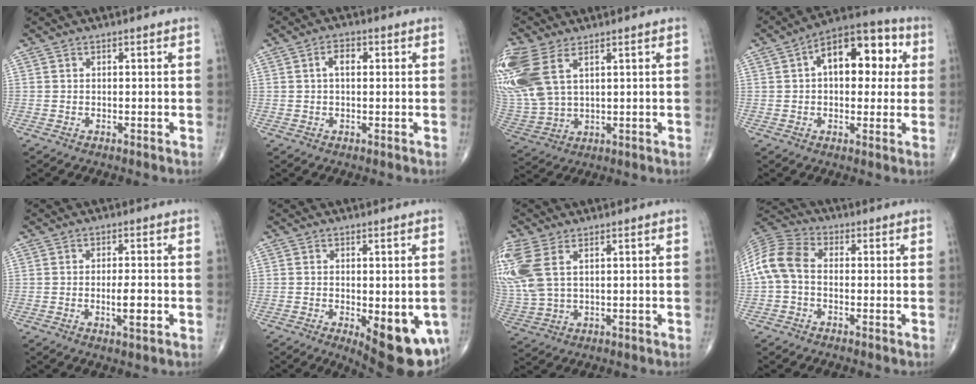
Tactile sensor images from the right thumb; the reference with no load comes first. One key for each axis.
{"total": 3.3, "fx": 0.7, "fy": 1.9, "fz": 2.7, "tx": -0.047, "ty": 0.010, "tz": 0.009}
{"total": 18.4, "fx": 7.5, "fy": 10.7, "fz": 13.0, "tx": -0.345, "ty": 0.003, "tz": 0.159}
{"total": 15.7, "fx": 3.5, "fy": 8.9, "fz": 12.5, "tx": -0.141, "ty": 0.028, "tz": 0.042}
{"total": 4.1, "fx": -1.0, "fy": 1.0, "fz": 3.9, "tx": -0.062, "ty": -0.004, "tz": -0.016}
{"total": 14.3, "fx": -4.6, "fy": 5.6, "fz": 12.3, "tx": -0.122, "ty": -0.013, "tz": -0.046}
{"total": 12.7, "fx": 4.2, "fy": 7.1, "fz": 9.6, "tx": -0.265, "ty": 0.002, "tz": 0.094}
{"total": 9.1, "fx": -0.6, "fy": 6.1, "fz": 6.7, "tx": -0.138, "ty": 0.025, "tz": -0.029}